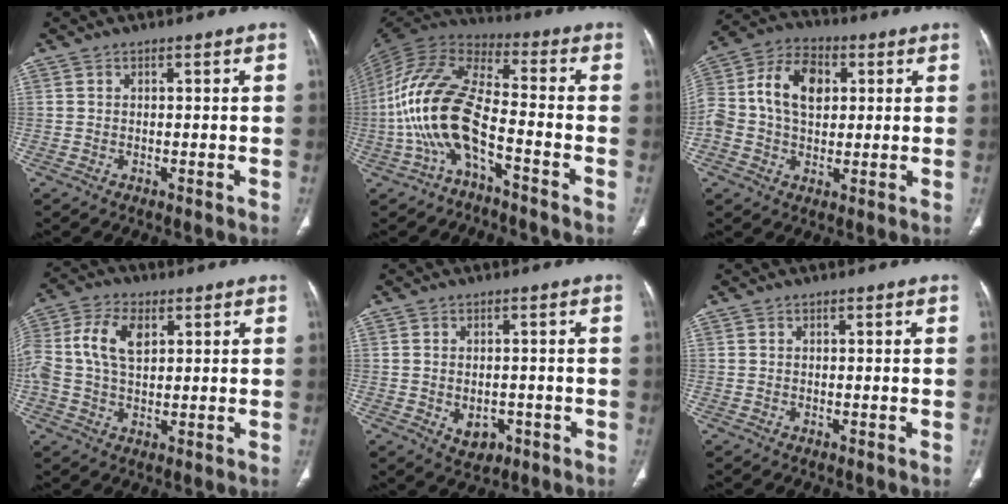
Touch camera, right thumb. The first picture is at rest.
{"total": 15.3, "force": [-5.3, 6.2, 13.0], "torque": [-0.274, 0.066, -0.106]}
{"total": 13.9, "force": [2.0, 9.8, 9.7], "torque": [-0.172, 0.022, 0.028]}
{"total": 11.4, "force": [2.6, 7.1, 8.4], "torque": [-0.189, 0.011, 0.047]}
{"total": 4.1, "force": [-1.2, 3.0, 2.5], "torque": [-0.022, 0.006, -0.006]}
{"total": 0.0}